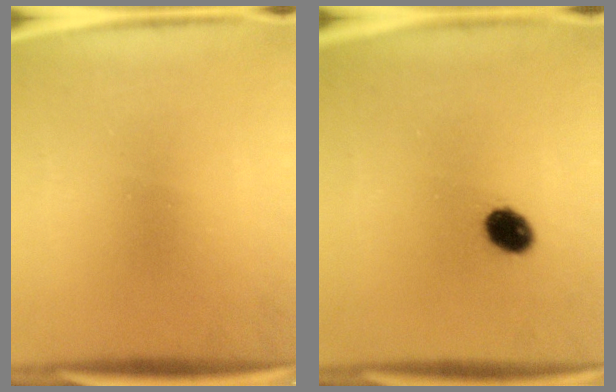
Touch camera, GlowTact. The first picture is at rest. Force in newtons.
{"total": 5.6}